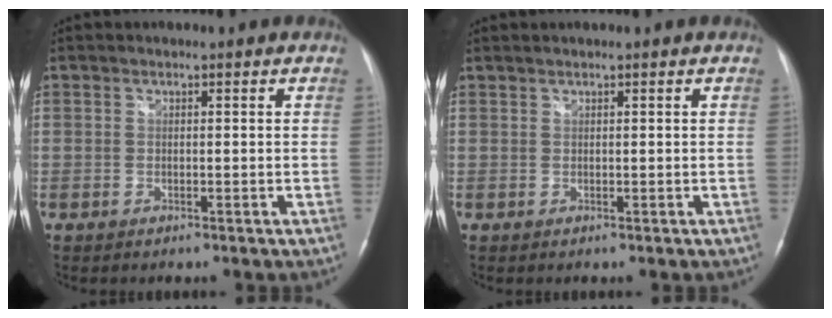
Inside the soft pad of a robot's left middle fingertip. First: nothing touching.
{"total": 0.6, "force": [0.6, -0.1, 0.1], "torque": [-0.005, 0.006, 0.016]}